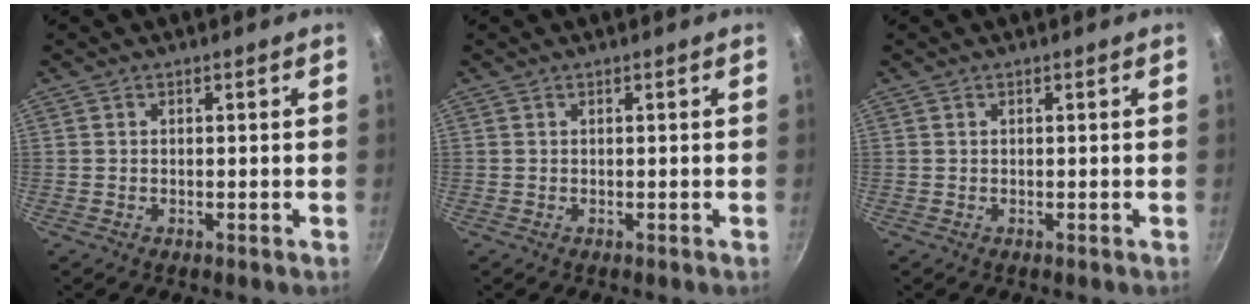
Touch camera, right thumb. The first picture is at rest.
{"total": 0.0}
{"total": 0.0}